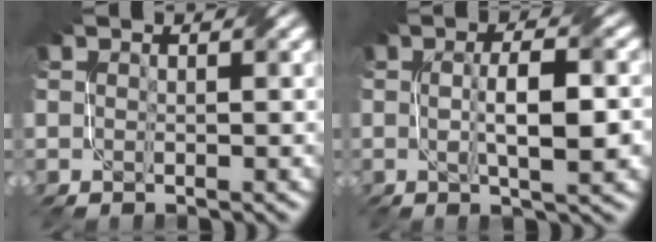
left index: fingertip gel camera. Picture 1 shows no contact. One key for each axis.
{"total": 6.3, "fx": 0.0, "fy": 1.4, "fz": 6.1, "tx": -0.100, "ty": 0.003, "tz": 0.001}